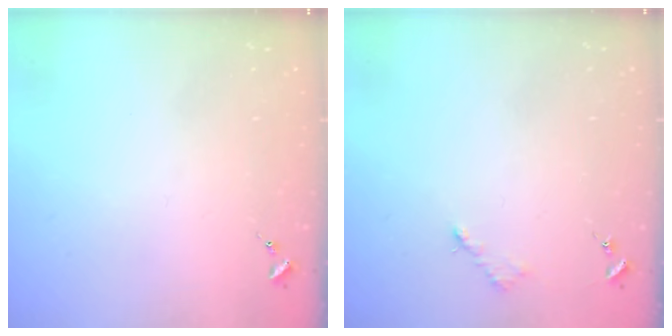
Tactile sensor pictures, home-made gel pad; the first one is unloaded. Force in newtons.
{"total": 2.6, "press": 2.6, "slide": 0.4}